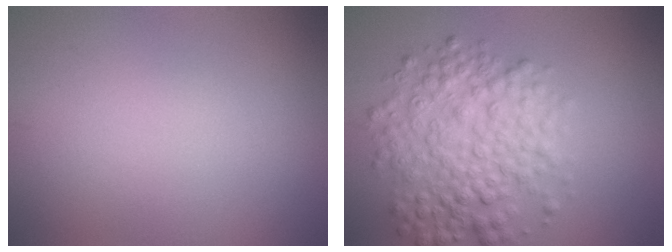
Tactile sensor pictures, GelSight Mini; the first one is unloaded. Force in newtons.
{"total": 5.9, "press": 5.9, "slide": 0.1}